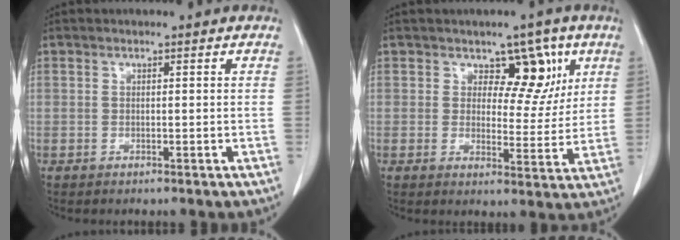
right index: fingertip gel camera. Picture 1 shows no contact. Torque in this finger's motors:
{"motor_torque": [0.08, 0.23, 0.12, 0.00]}